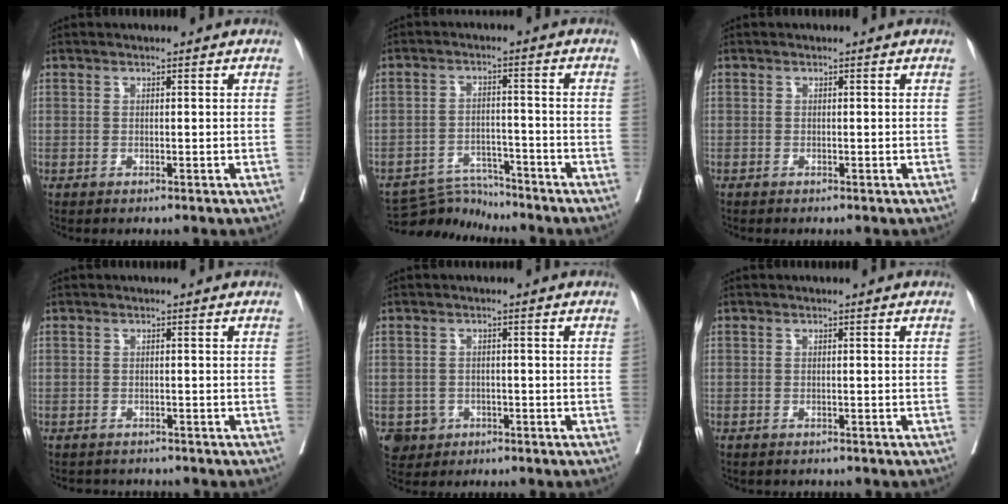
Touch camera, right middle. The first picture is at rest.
{"total": 5.8, "force": [-5.7, 0.5, -1.1], "torque": [0.014, 0.005, -0.096]}
{"total": 0.5, "force": [-0.1, 0.5, -0.1], "torque": [0.010, 0.008, -0.007]}
{"total": 2.5, "force": [-2.3, 1.1, -0.2], "torque": [0.002, -0.001, -0.036]}
{"total": 3.6, "force": [-1.6, 3.2, 0.4], "torque": [-0.003, 0.006, -0.023]}
{"total": 0.8, "force": [-0.8, 0.3, 0.0], "torque": [-0.008, 0.000, -0.014]}